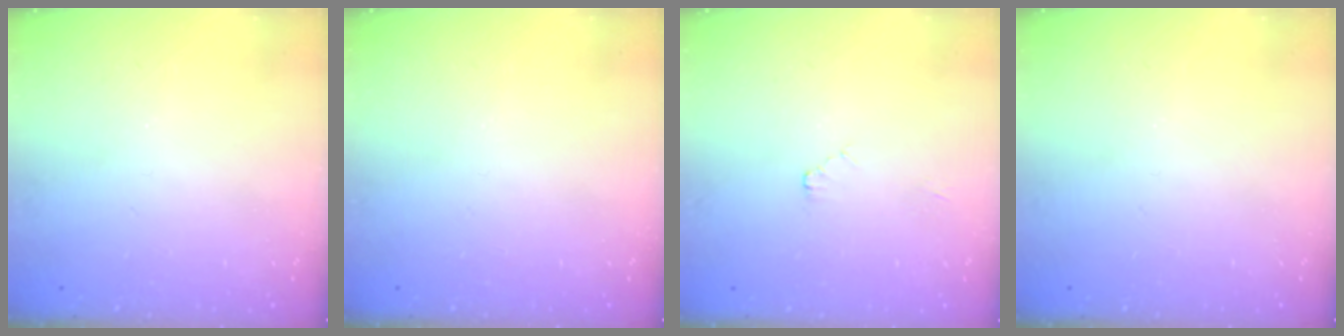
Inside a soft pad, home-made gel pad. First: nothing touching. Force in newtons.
{"total": 0.0}
{"total": 2.4, "press": 2.4, "slide": 0.4}
{"total": 0.0}